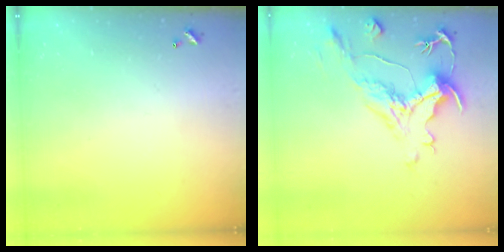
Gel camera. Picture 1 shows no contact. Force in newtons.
{"total": 1.9, "press": 0.8, "slide": 1.7}